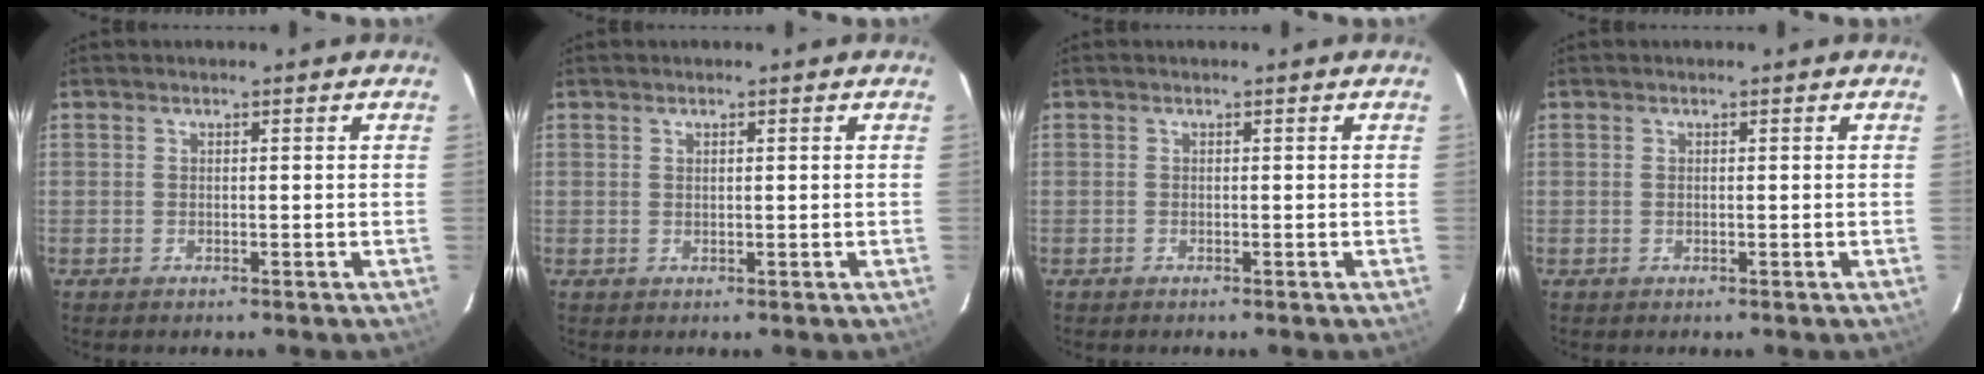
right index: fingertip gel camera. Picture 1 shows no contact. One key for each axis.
{"total": 0.5, "fx": 0.3, "fy": 0.2, "fz": 0.3, "tx": -0.006, "ty": 0.002, "tz": 0.007}
{"total": 0.0}
{"total": 0.0}